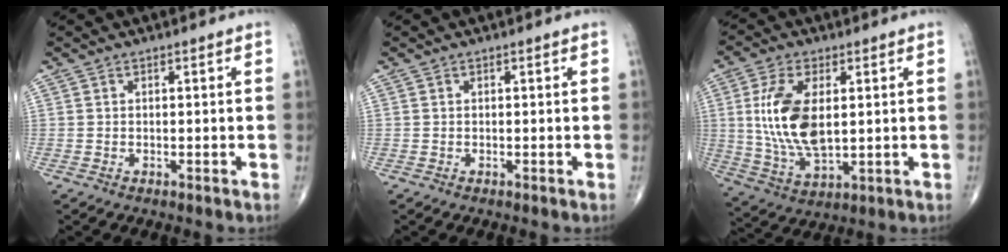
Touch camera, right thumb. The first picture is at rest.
{"total": 0.0}
{"total": 13.7, "force": [2.0, 6.9, 11.7], "torque": [-0.234, -0.014, 0.047]}